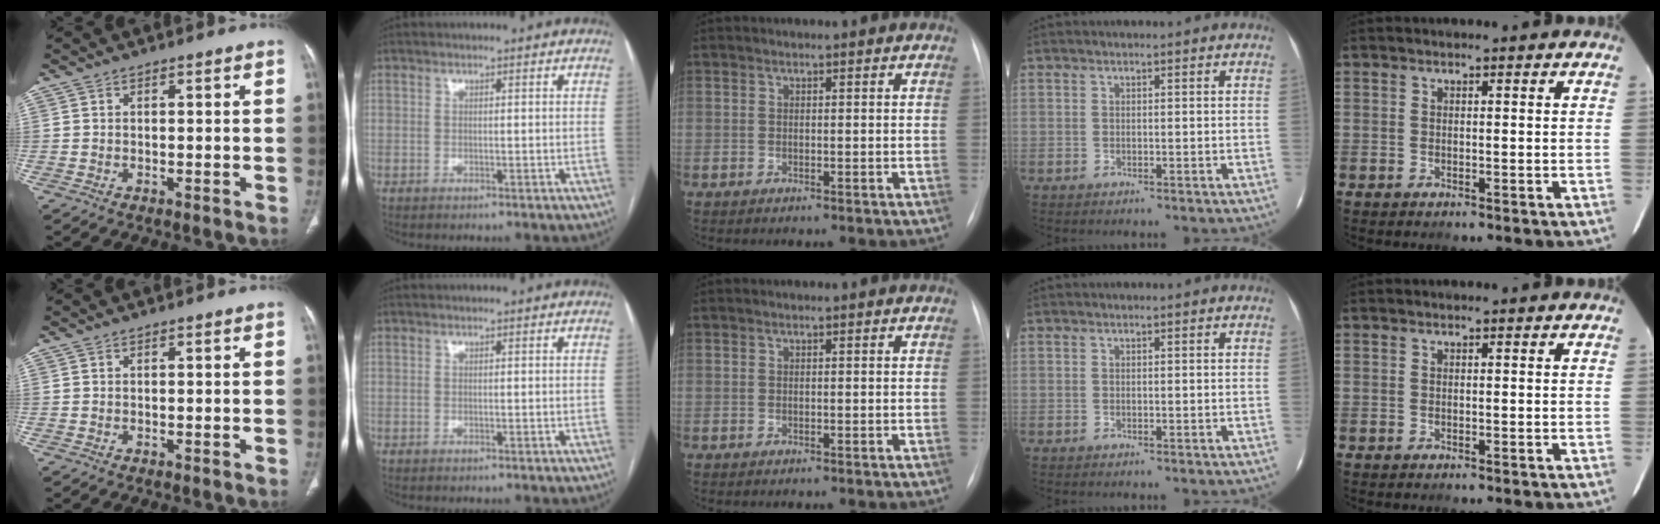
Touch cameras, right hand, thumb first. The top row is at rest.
{}